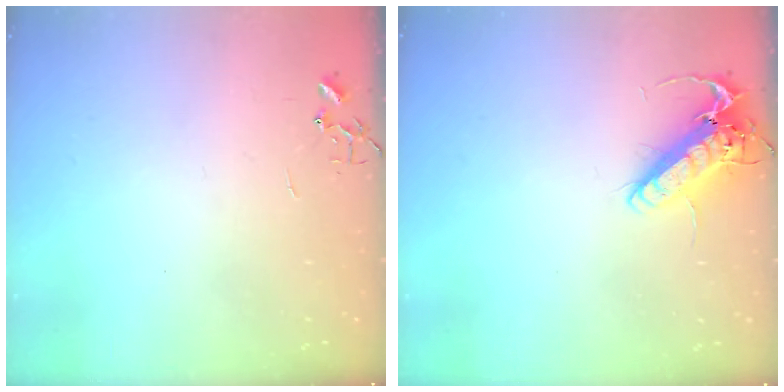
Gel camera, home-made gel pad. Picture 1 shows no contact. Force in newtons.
{"total": 13.5, "press": 13.2, "slide": 2.7}